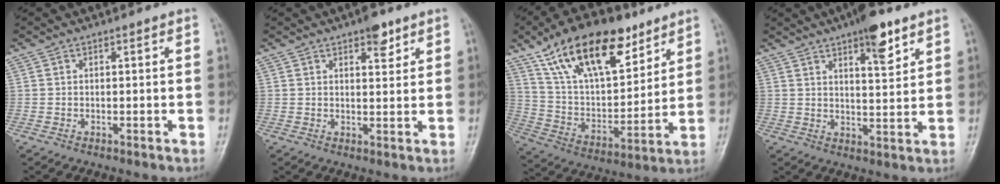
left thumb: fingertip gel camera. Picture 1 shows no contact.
{"total": 4.1, "force": [2.6, 1.7, 2.6], "torque": [-0.022, -0.012, 0.035]}
{"total": 22.4, "force": [13.6, 10.5, 14.4], "torque": [-0.216, -0.041, 0.249]}
{"total": 8.4, "force": [5.1, 2.5, 6.2], "torque": [-0.076, -0.027, 0.075]}